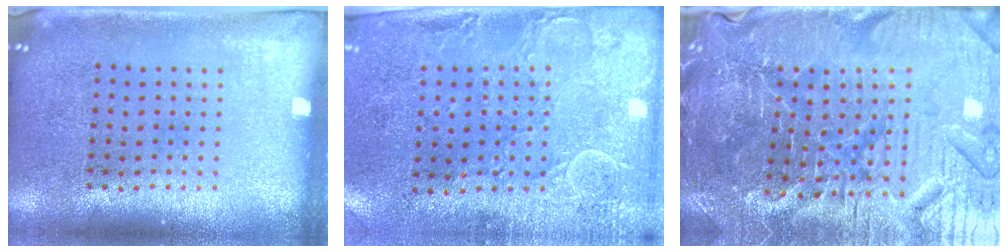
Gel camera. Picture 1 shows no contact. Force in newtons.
{"total": 3.0, "press": 2.3, "slide": 1.9}
{"total": 5.1, "press": 4.9, "slide": 1.3}